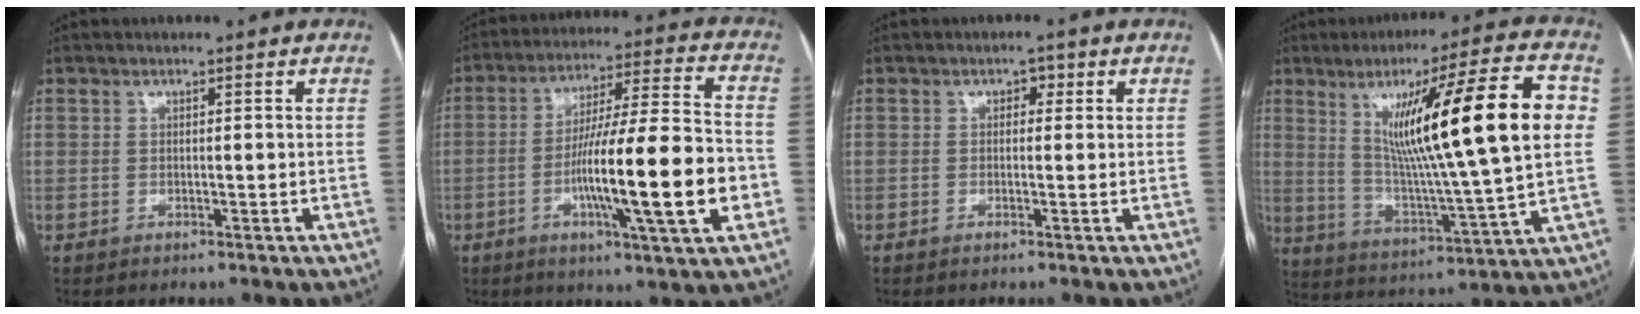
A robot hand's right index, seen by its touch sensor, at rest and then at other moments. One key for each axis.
{"total": 18.7, "fx": -4.5, "fy": 0.8, "fz": 18.1, "tx": -0.290, "ty": -0.003, "tz": -0.073}
{"total": 1.5, "fx": 0.4, "fy": 0.9, "fz": 1.2, "tx": -0.018, "ty": 0.012, "tz": 0.002}
{"total": 23.0, "fx": 5.4, "fy": 0.5, "fz": 22.4, "tx": -0.351, "ty": 0.001, "tz": 0.073}